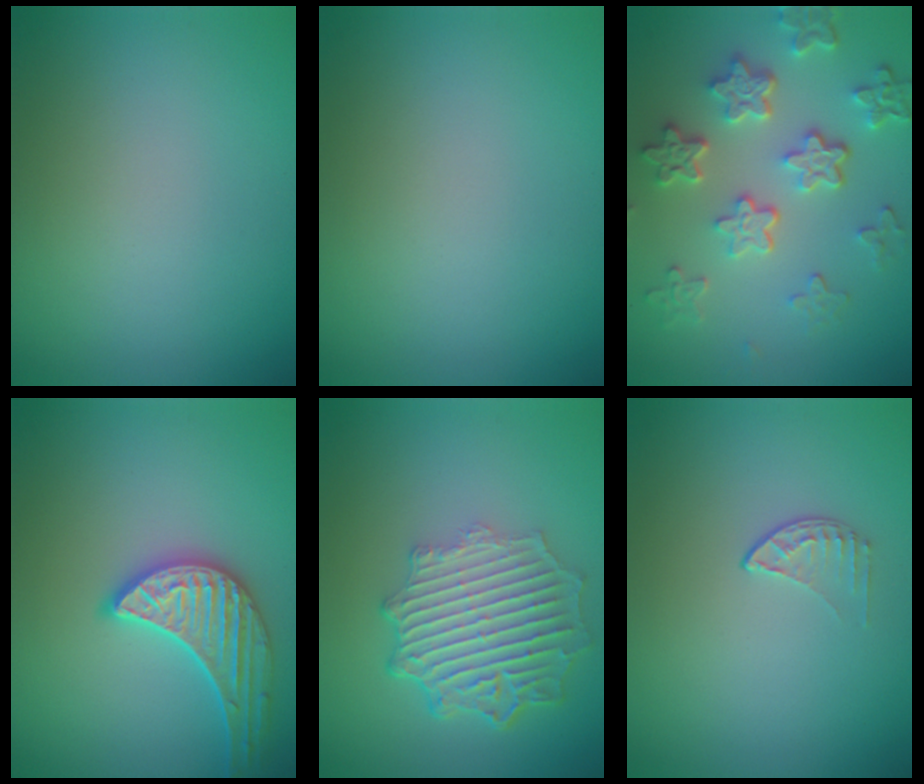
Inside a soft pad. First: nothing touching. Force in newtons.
{"total": 0.0}
{"total": 5.9, "press": 4.4, "slide": 3.9}
{"total": 3.8, "press": 3.7, "slide": 0.9}
{"total": 6.4, "press": 4.7, "slide": 4.3}
{"total": 1.1, "press": 0.7, "slide": 0.9}